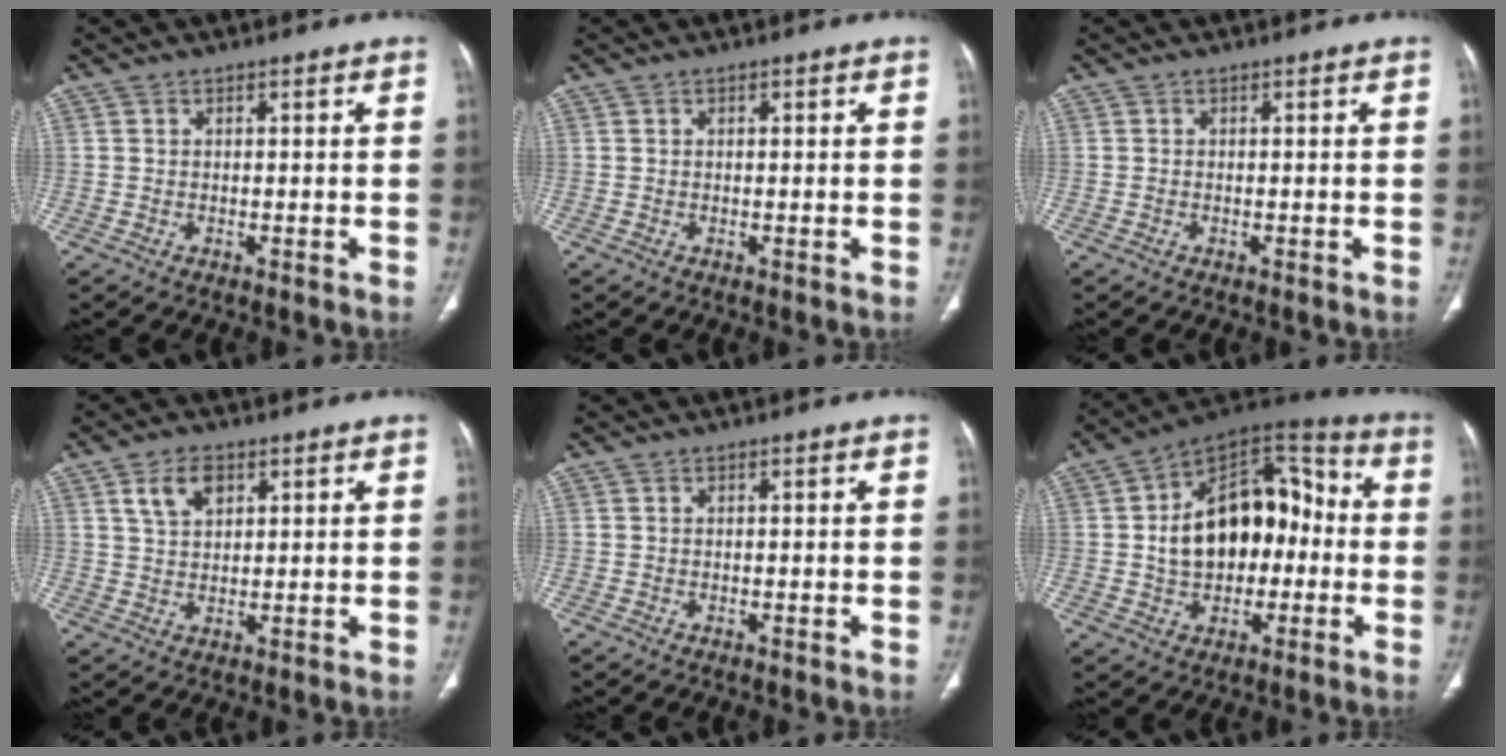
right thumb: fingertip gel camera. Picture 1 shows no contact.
{"total": 0.6, "force": [0.2, 0.3, 0.5], "torque": [-0.007, 0.001, 0.004]}
{"total": 0.0}
{"total": 5.6, "force": [2.7, 3.4, 3.5], "torque": [-0.052, -0.008, 0.053]}
{"total": 0.0}
{"total": 19.7, "force": [-0.2, 13.0, 14.9], "torque": [-0.195, 0.045, -0.005]}